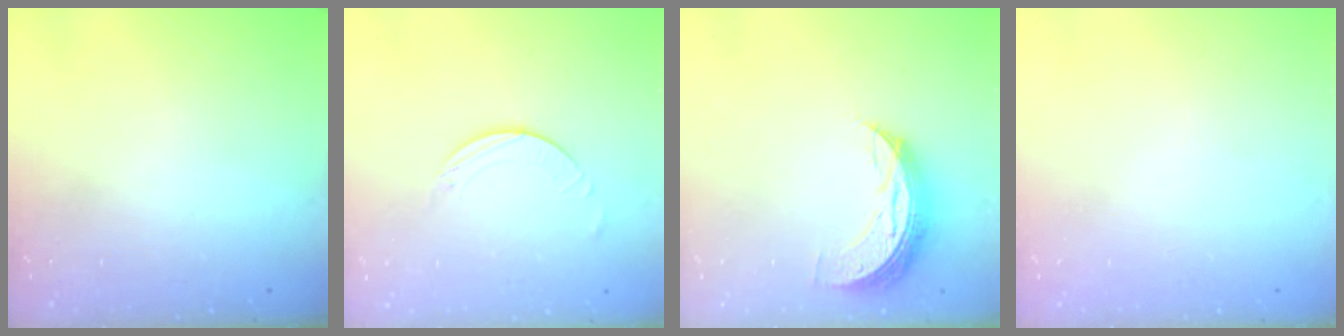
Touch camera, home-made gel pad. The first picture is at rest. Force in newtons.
{"total": 1.6, "press": 1.6, "slide": 0.2}
{"total": 7.6, "press": 7.6, "slide": 0.7}
{"total": 0.0}